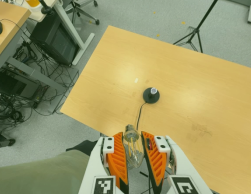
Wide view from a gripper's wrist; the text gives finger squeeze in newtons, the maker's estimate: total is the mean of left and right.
{"total": 21.7, "left": 24.5, "right": 18.8}